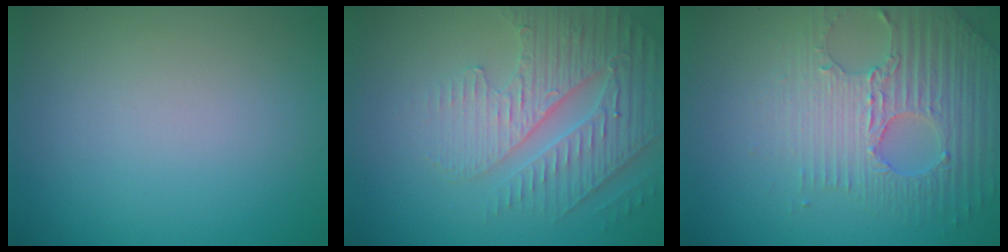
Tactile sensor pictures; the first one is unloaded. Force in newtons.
{"total": 4.5, "press": 4.2, "slide": 1.8}
{"total": 4.7, "press": 4.2, "slide": 2.1}